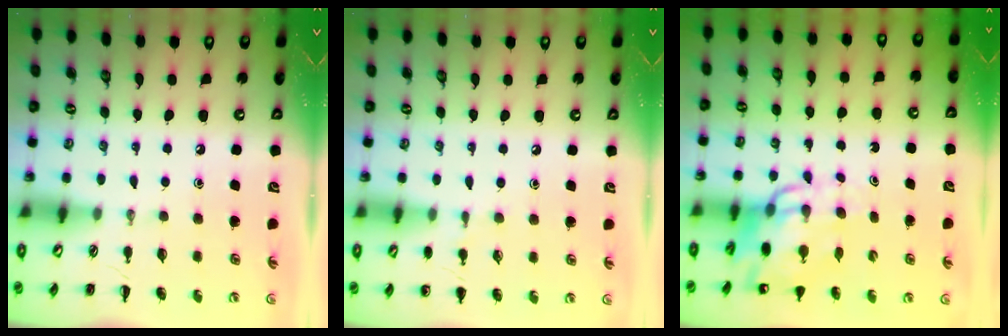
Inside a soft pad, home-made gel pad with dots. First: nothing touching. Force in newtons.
{"total": 4.8, "press": 4.6, "slide": 1.4}
{"total": 11.7, "press": 11.2, "slide": 3.6}